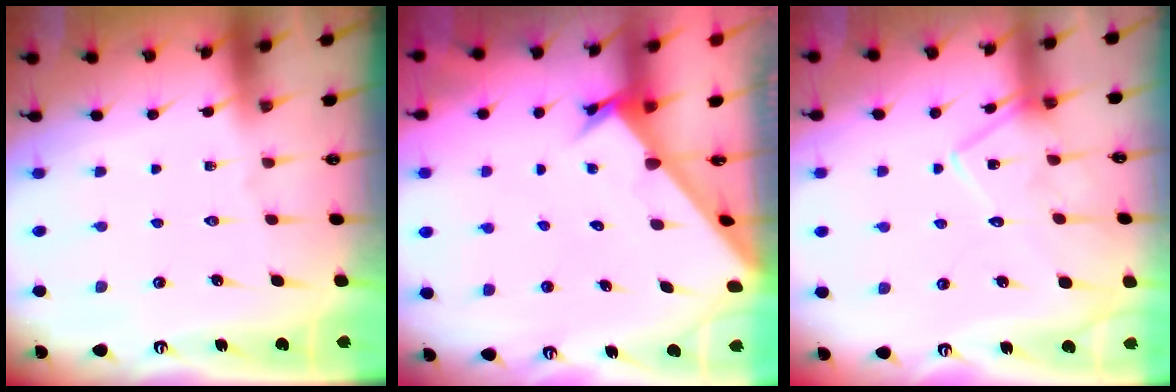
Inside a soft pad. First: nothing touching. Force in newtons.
{"total": 2.6, "press": 2.6, "slide": 0.3}
{"total": 12.2, "press": 12.2, "slide": 0.5}